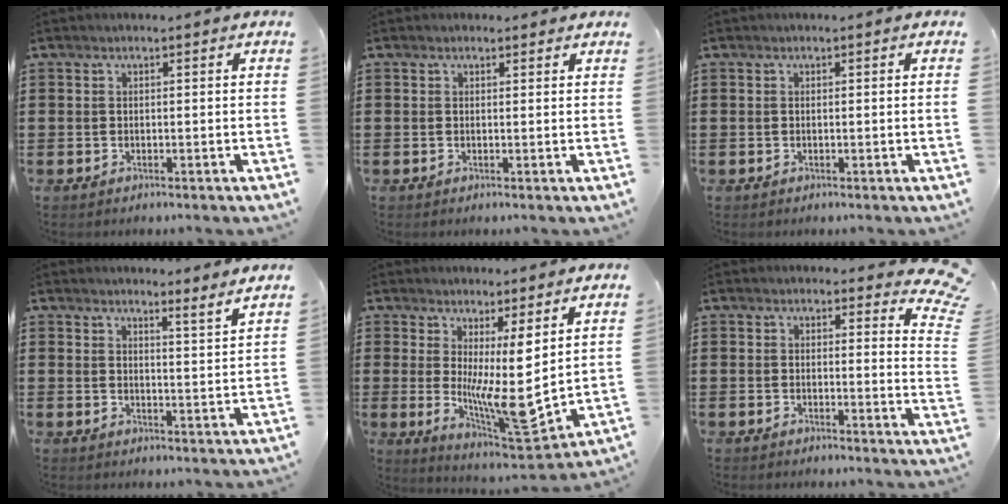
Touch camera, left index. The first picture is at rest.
{"total": 0.8, "force": [0.6, 0.5, 0.0], "torque": [-0.003, 0.003, 0.012]}
{"total": 0.5, "force": [0.0, -0.3, 0.4], "torque": [-0.008, -0.004, -0.001]}
{"total": 3.0, "force": [2.8, -1.1, 0.2], "torque": [-0.016, -0.022, 0.047]}
{"total": 9.0, "force": [1.5, 1.1, 8.8], "torque": [-0.157, -0.044, 0.023]}
{"total": 4.0, "force": [3.3, 1.0, 1.9], "torque": [-0.020, -0.019, 0.056]}